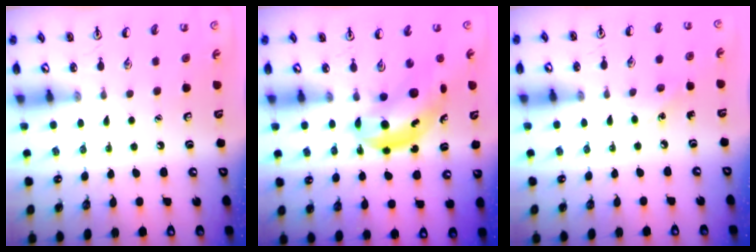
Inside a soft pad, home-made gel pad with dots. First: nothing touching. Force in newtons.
{"total": 5.5, "press": 5.4, "slide": 1.2}
{"total": 4.3, "press": 4.0, "slide": 1.5}